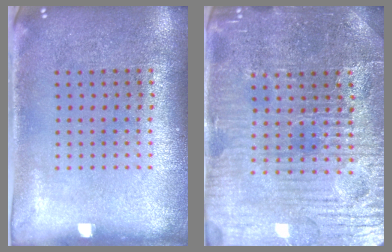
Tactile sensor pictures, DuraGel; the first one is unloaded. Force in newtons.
{"total": 4.8, "press": 4.7, "slide": 1.2}